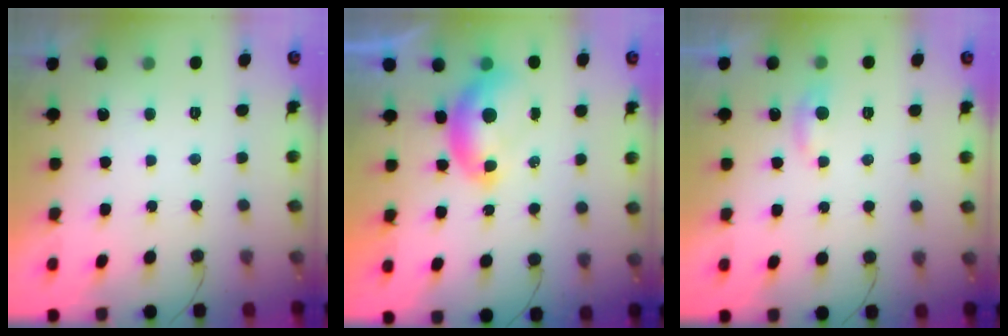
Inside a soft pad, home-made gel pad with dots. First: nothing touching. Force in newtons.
{"total": 7.1, "press": 7.0, "slide": 0.9}
{"total": 4.0, "press": 3.9, "slide": 0.5}